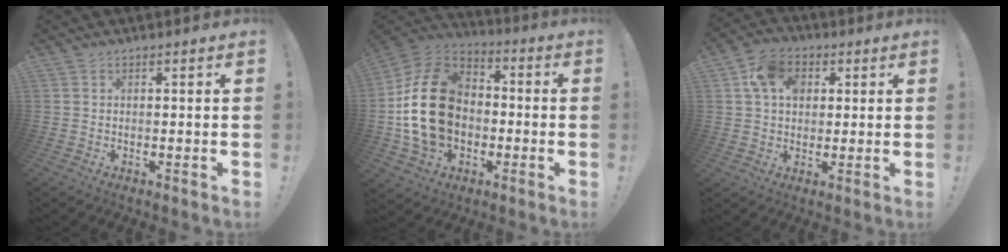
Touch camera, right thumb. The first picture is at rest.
{"total": 22.4, "force": [-1.0, 16.7, 14.8], "torque": [-0.267, 0.029, -0.003]}
{"total": 10.8, "force": [3.7, 8.2, 5.9], "torque": [-0.094, 0.003, 0.074]}